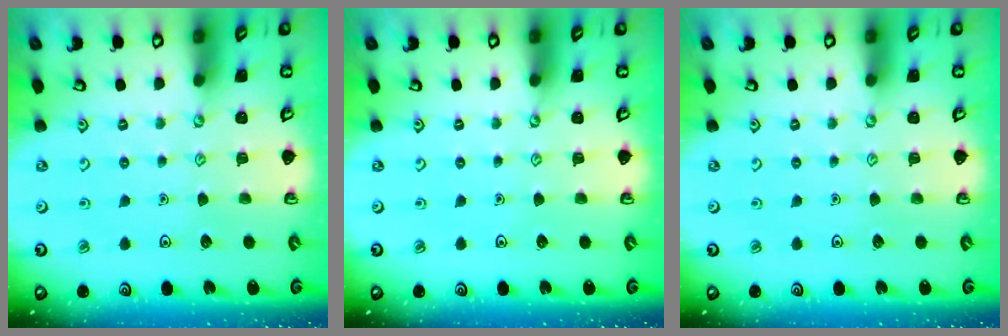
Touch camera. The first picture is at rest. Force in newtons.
{"total": 0.0}
{"total": 0.0}